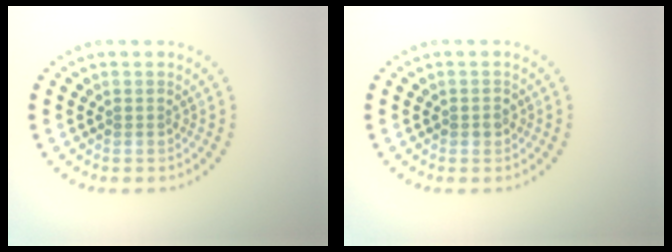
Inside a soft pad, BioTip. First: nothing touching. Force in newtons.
{"total": 0.9, "press": 0.8, "slide": 0.2}